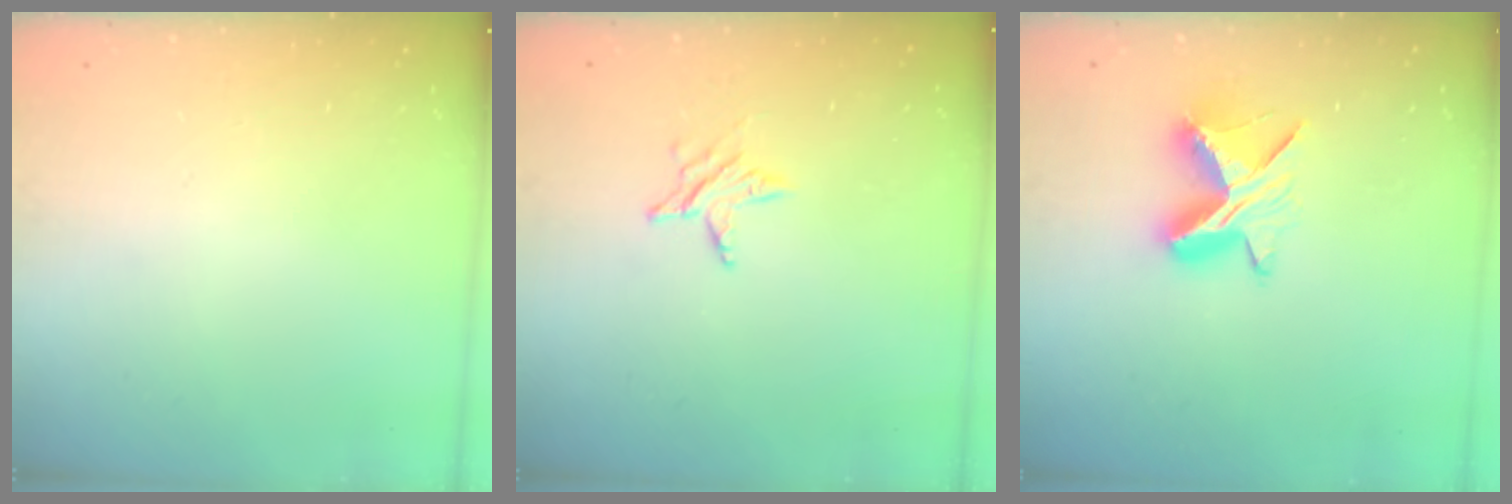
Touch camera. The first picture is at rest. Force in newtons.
{"total": 4.7, "press": 4.6, "slide": 0.6}
{"total": 11.3, "press": 11.3, "slide": 0.4}